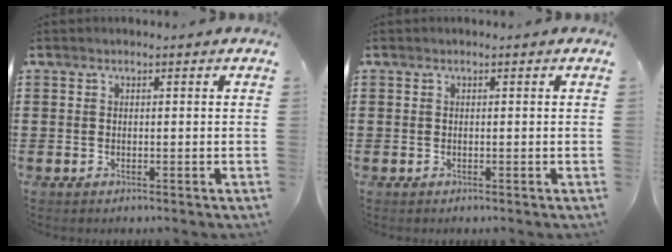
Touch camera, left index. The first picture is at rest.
{"total": 0.0}